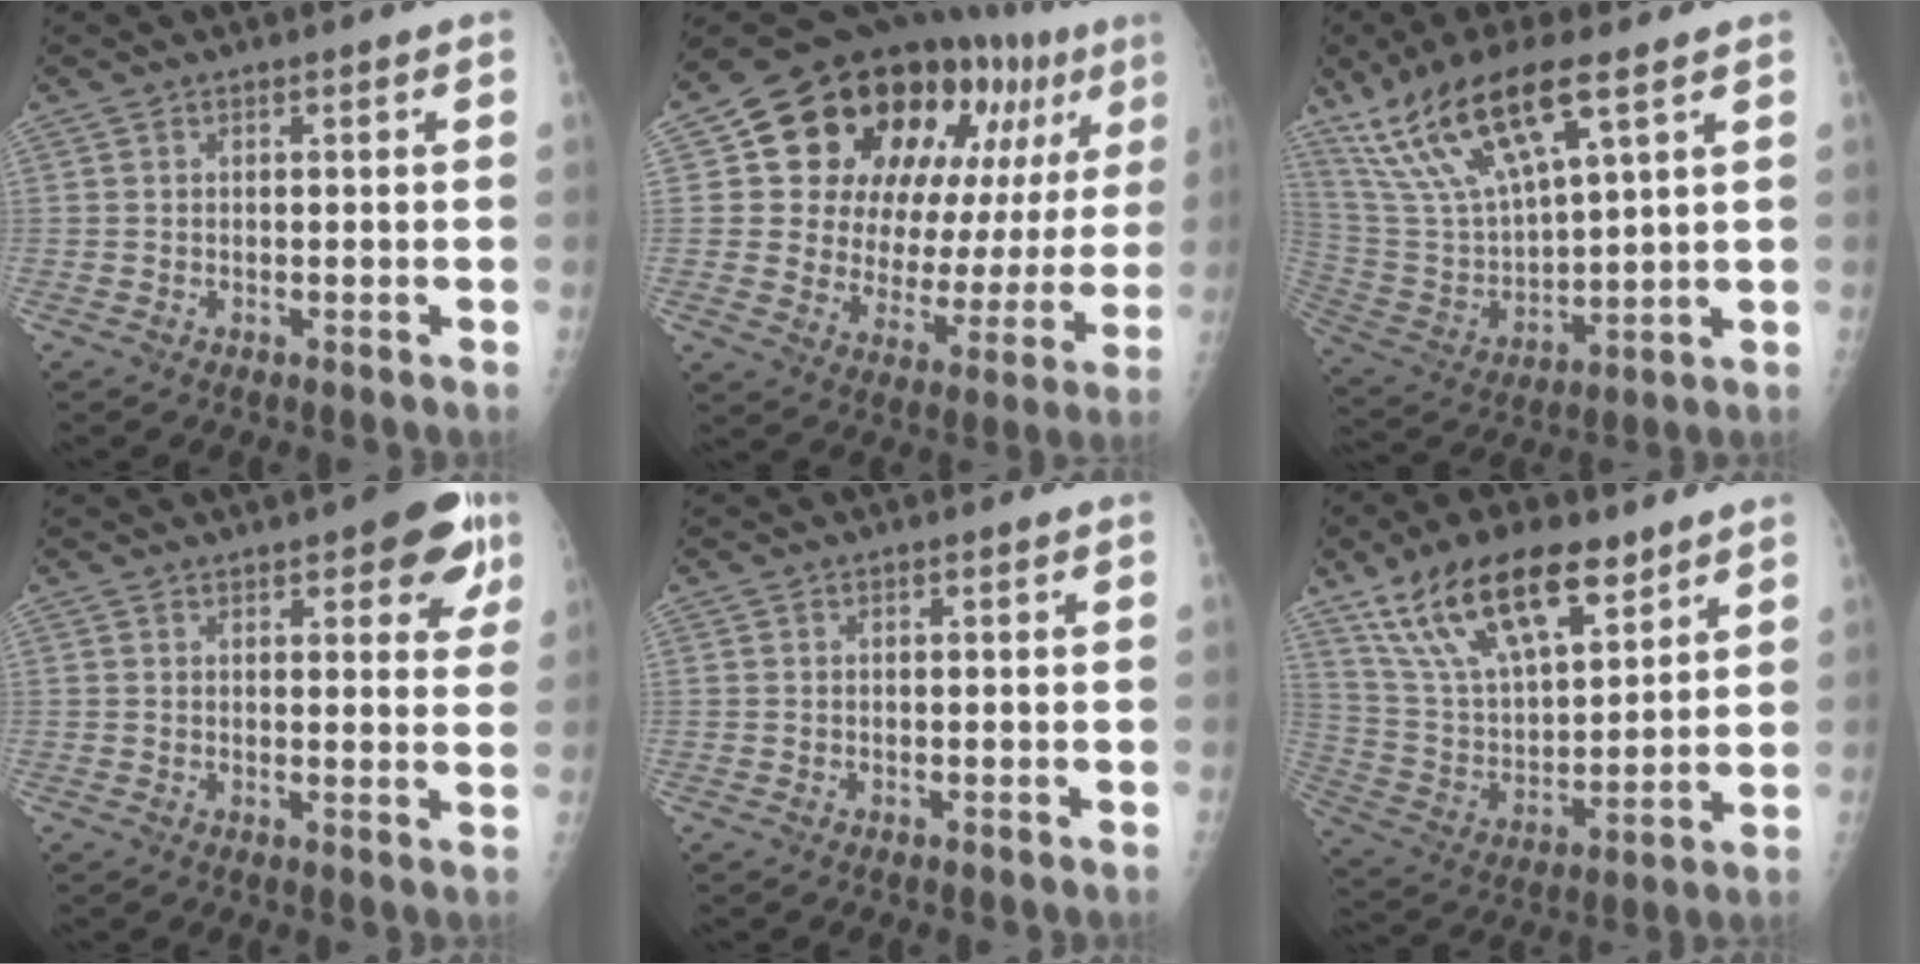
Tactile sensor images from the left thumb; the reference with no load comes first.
{"total": 26.4, "force": [11.6, 14.4, 18.9], "torque": [-0.225, 0.003, 0.179]}
{"total": 18.1, "force": [10.7, 5.6, 13.5], "torque": [-0.266, -0.029, 0.221]}
{"total": 9.5, "force": [5.0, 3.7, 7.2], "torque": [-0.051, -0.014, 0.054]}
{"total": 0.0}
{"total": 21.0, "force": [13.1, 9.0, 13.7], "torque": [-0.223, -0.042, 0.250]}